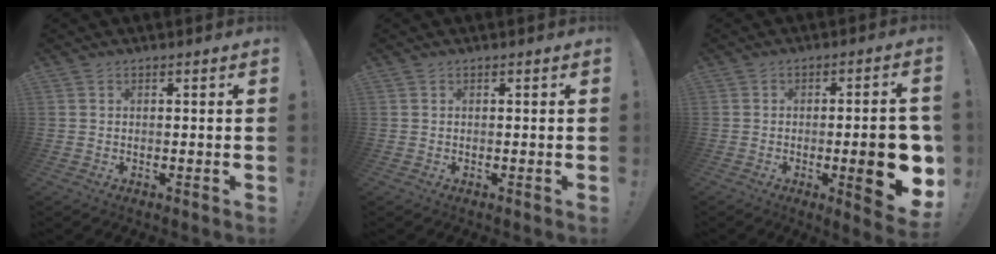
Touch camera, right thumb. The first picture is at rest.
{"total": 0.0}
{"total": 14.7, "force": [-3.0, 3.5, 14.0], "torque": [-0.169, -0.005, -0.035]}